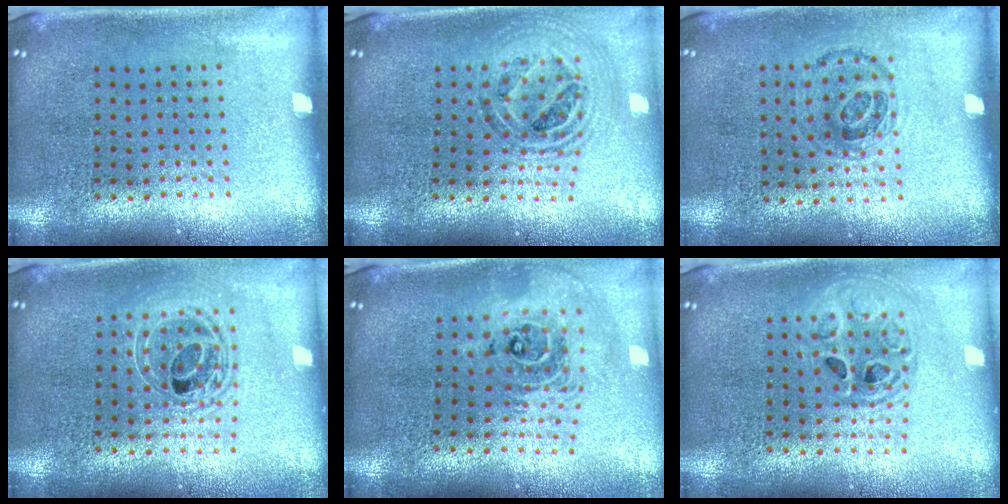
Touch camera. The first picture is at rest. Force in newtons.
{"total": 1.2, "press": 1.1, "slide": 0.4}
{"total": 0.9, "press": 0.7, "slide": 0.5}
{"total": 1.6, "press": 1.4, "slide": 0.8}
{"total": 2.3, "press": 1.7, "slide": 1.5}
{"total": 1.7, "press": 1.5, "slide": 0.9}